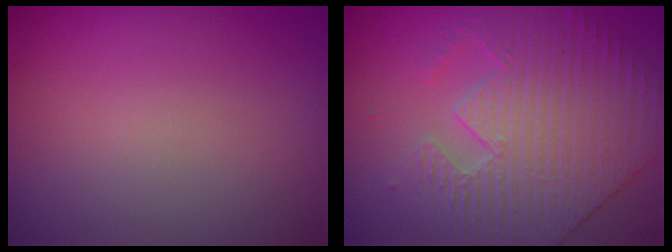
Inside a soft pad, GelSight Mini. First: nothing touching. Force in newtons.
{"total": 5.6, "press": 5.2, "slide": 2.2}